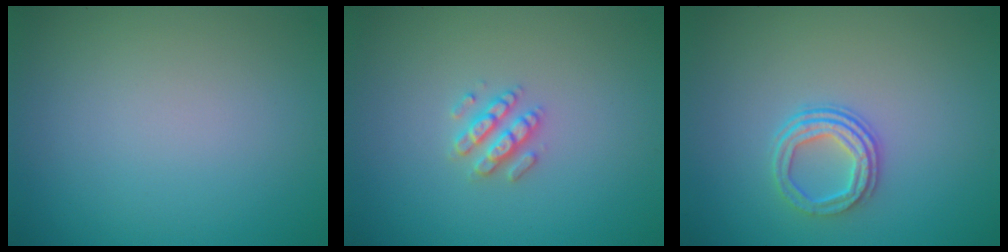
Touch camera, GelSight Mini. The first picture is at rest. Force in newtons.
{"total": 2.5, "press": 2.4, "slide": 0.5}
{"total": 3.0, "press": 2.4, "slide": 1.7}